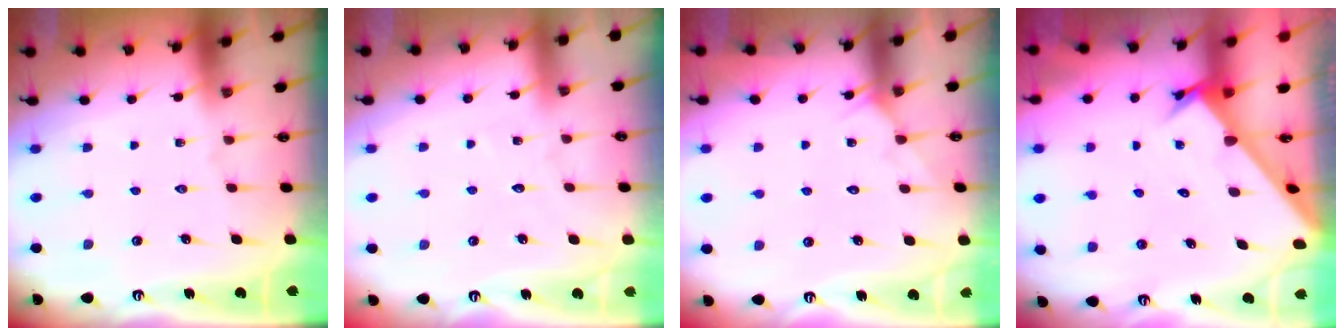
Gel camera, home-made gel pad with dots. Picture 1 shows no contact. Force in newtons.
{"total": 2.6, "press": 2.6, "slide": 0.3}
{"total": 4.3, "press": 4.3, "slide": 0.5}
{"total": 2.7, "press": 2.7, "slide": 0.3}